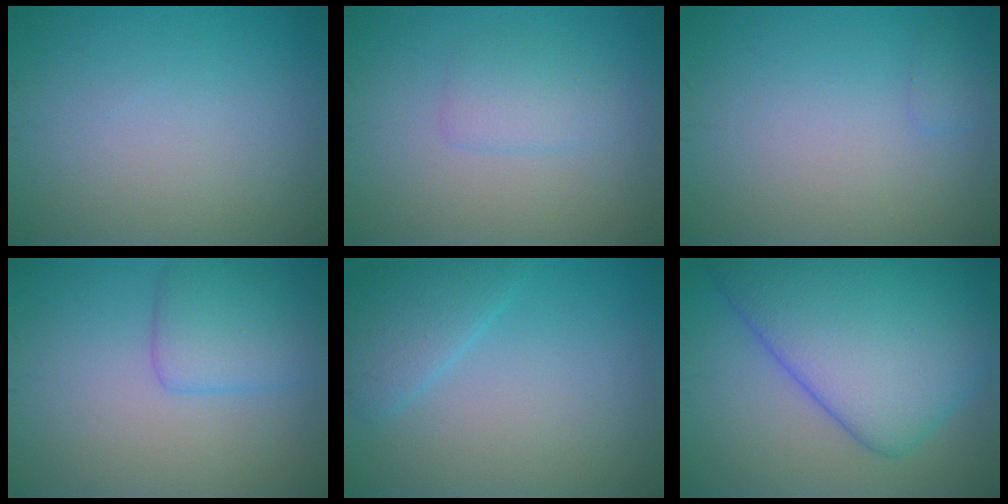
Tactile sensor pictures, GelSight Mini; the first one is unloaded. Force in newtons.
{"total": 1.9, "press": 1.9, "slide": 0.1}
{"total": 0.7, "press": 0.7, "slide": 0.0}
{"total": 3.4, "press": 3.4, "slide": 0.2}
{"total": 2.8, "press": 2.8, "slide": 0.1}
{"total": 12.6, "press": 12.6, "slide": 0.1}